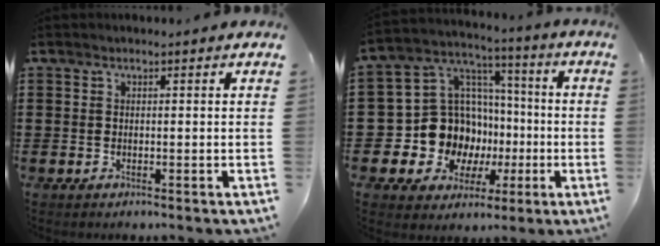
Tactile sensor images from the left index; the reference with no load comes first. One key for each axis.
{"total": 13.2, "fx": -2.9, "fy": 12.0, "fz": 4.5, "tx": -0.135, "ty": -0.005, "tz": -0.039}